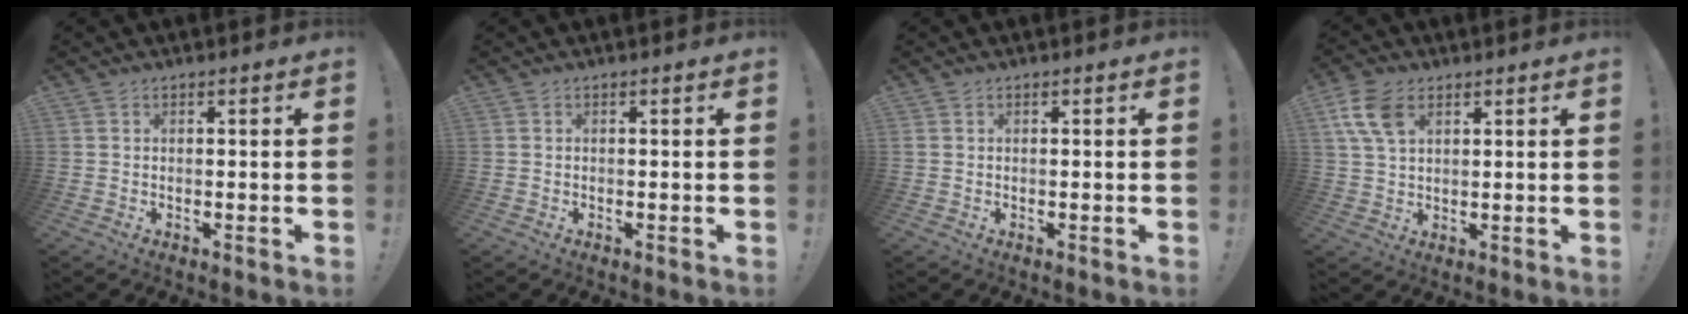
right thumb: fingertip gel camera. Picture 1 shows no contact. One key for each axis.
{"total": 0.0}
{"total": 0.0}
{"total": 9.1, "fx": 4.1, "fy": 5.5, "fz": 5.9, "tx": -0.126, "ty": -0.003, "tz": 0.081}